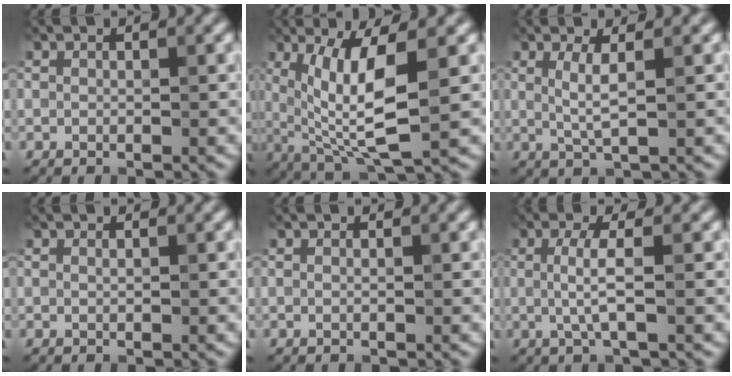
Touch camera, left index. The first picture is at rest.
{"total": 7.5, "force": [1.0, 1.9, 7.2], "torque": [-0.137, -0.010, 0.025]}
{"total": 2.4, "force": [0.5, 0.3, 2.3], "torque": [-0.047, -0.002, 0.012]}
{"total": 0.0}
{"total": 0.0}
{"total": 2.9, "force": [0.0, 0.3, 2.8], "torque": [-0.060, 0.001, -0.001]}